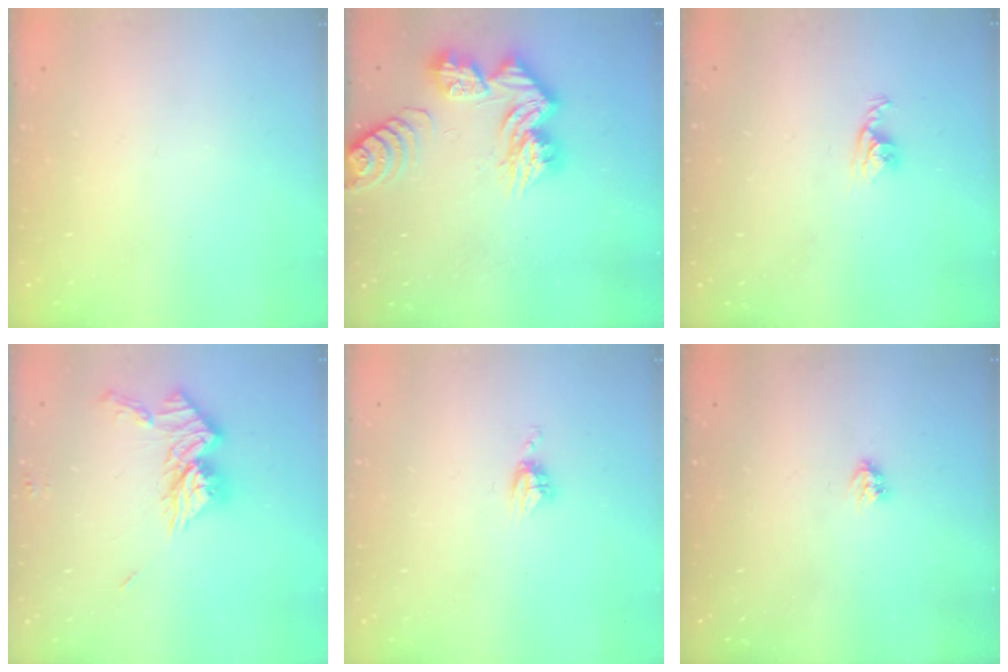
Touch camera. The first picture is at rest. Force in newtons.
{"total": 14.3, "press": 14.3, "slide": 1.5}
{"total": 4.5, "press": 4.5, "slide": 0.4}
{"total": 13.6, "press": 13.6, "slide": 1.1}
{"total": 3.8, "press": 3.8, "slide": 0.5}
{"total": 3.9, "press": 3.8, "slide": 0.4}